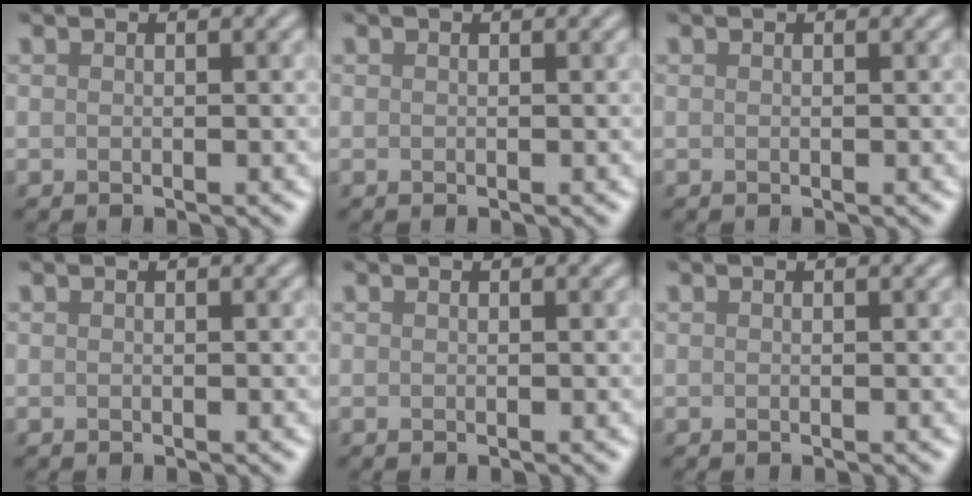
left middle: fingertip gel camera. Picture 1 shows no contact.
{"total": 0.0}
{"total": 0.0}
{"total": 0.0}
{"total": 0.0}
{"total": 0.0}